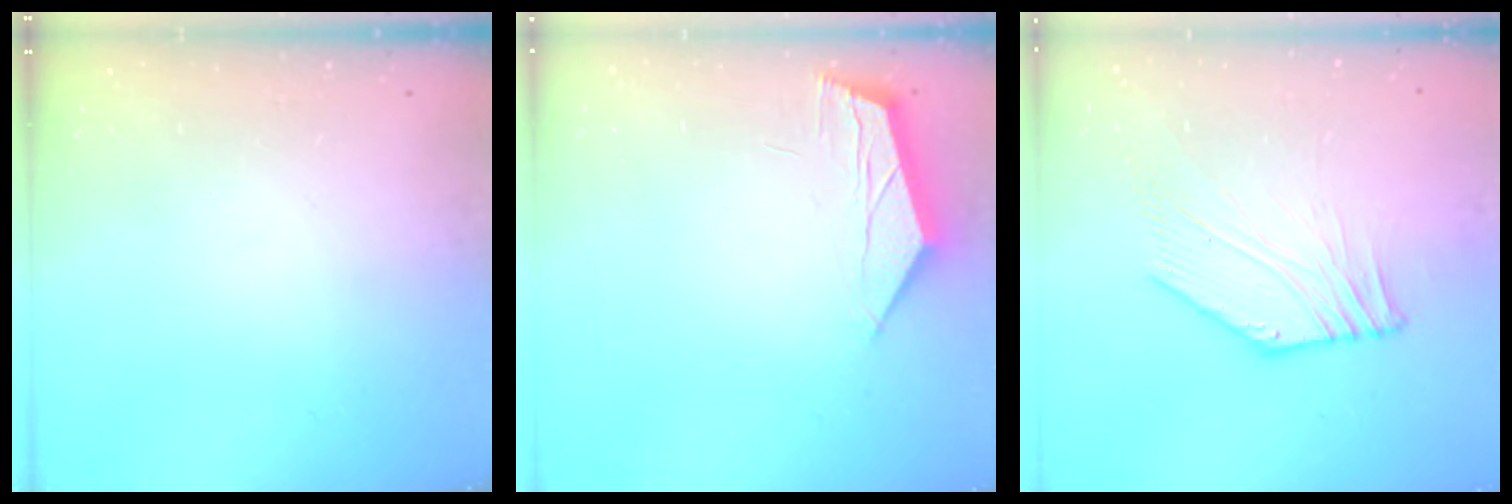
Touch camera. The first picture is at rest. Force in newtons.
{"total": 5.3, "press": 5.3, "slide": 0.8}
{"total": 5.7, "press": 5.5, "slide": 1.2}